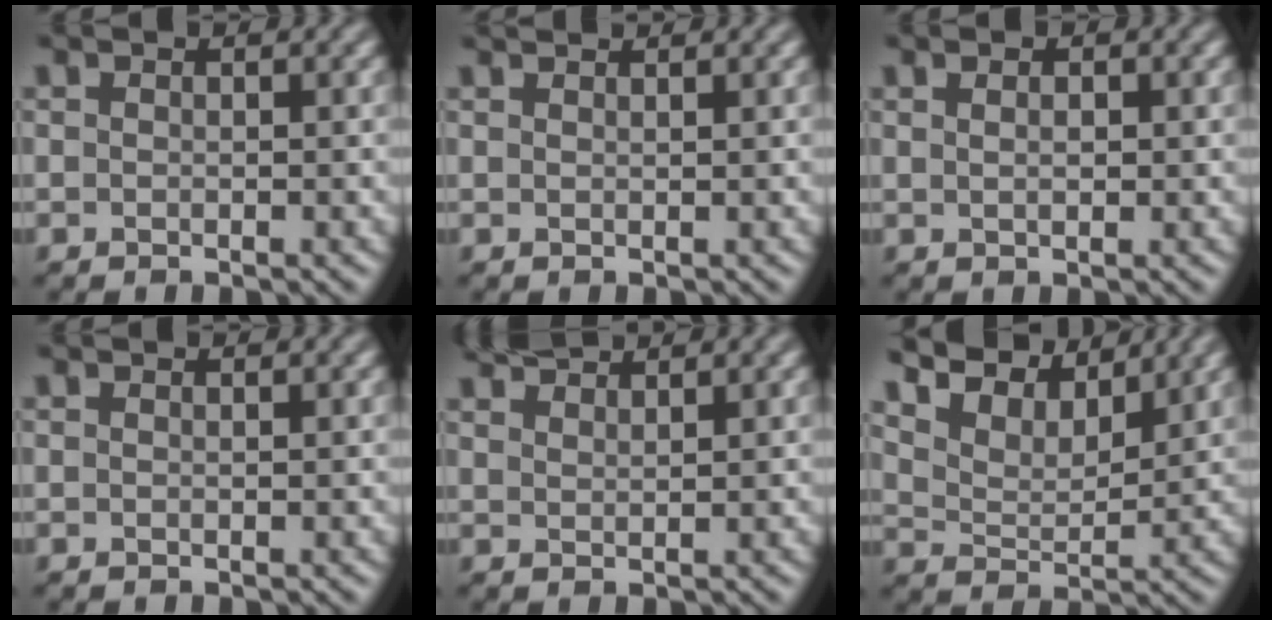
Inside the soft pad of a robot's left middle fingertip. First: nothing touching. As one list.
[{"total": 2.1, "force": [1.9, 0.6, 0.8], "torque": [0.000, 0.004, 0.003]}, {"total": 1.3, "force": [0.8, 0.5, 0.8], "torque": [-0.003, 0.001, 0.005]}, {"total": 0.0}, {"total": 2.9, "force": [2.9, 0.2, 0.4], "torque": [-0.005, 0.007, 0.048]}, {"total": 8.6, "force": [7.7, 2.3, 2.9], "torque": [-0.079, 0.005, 0.123]}]